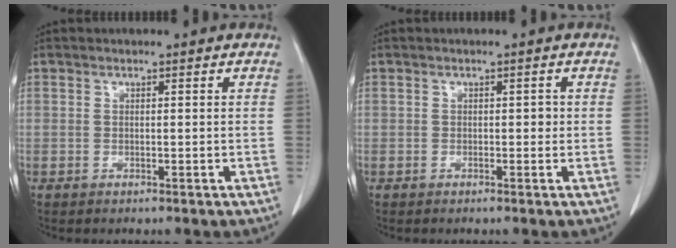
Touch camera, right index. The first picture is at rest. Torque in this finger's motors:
{"motor_torque": [0.09, 0.05, -0.01, 0.00]}